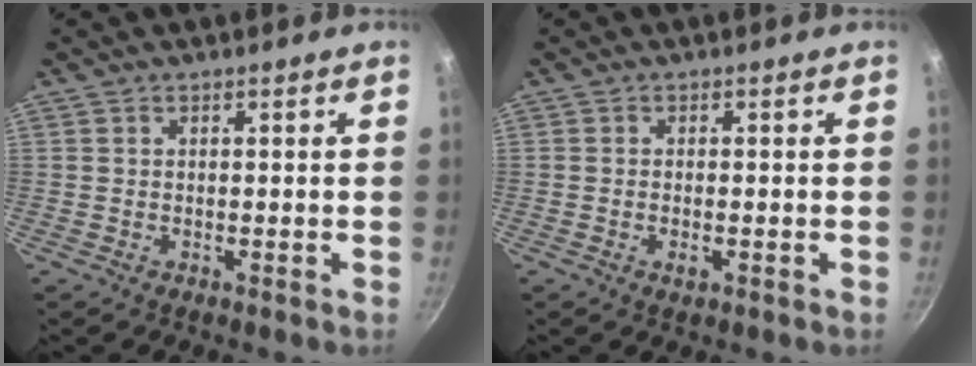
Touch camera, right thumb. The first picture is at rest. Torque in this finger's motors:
{"motor_torque": [-0.55, -0.19, 0.05, 0.52, -0.04]}